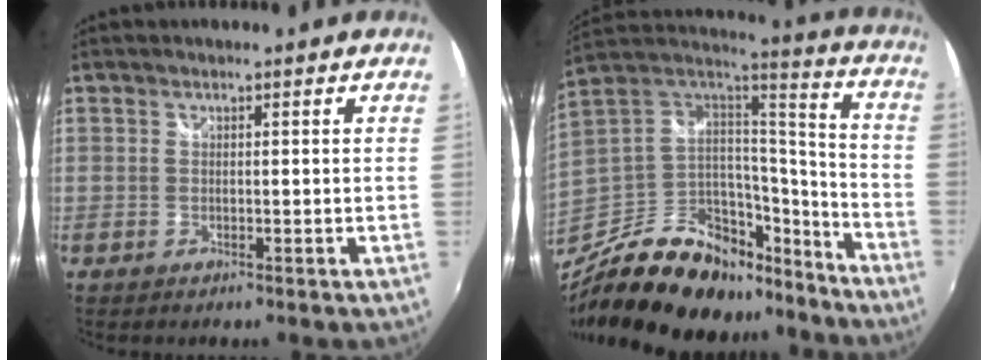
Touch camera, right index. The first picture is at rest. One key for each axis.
{"total": 28.9, "fx": -18.4, "fy": 15.5, "fz": 16.0, "tx": -0.308, "ty": 0.038, "tz": -0.268}